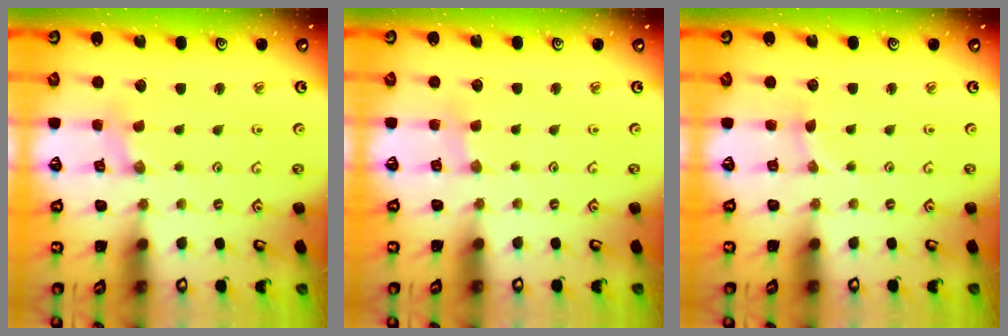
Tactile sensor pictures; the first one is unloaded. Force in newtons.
{"total": 1.5, "press": 1.5, "slide": 0.3}
{"total": 1.3, "press": 1.2, "slide": 0.2}